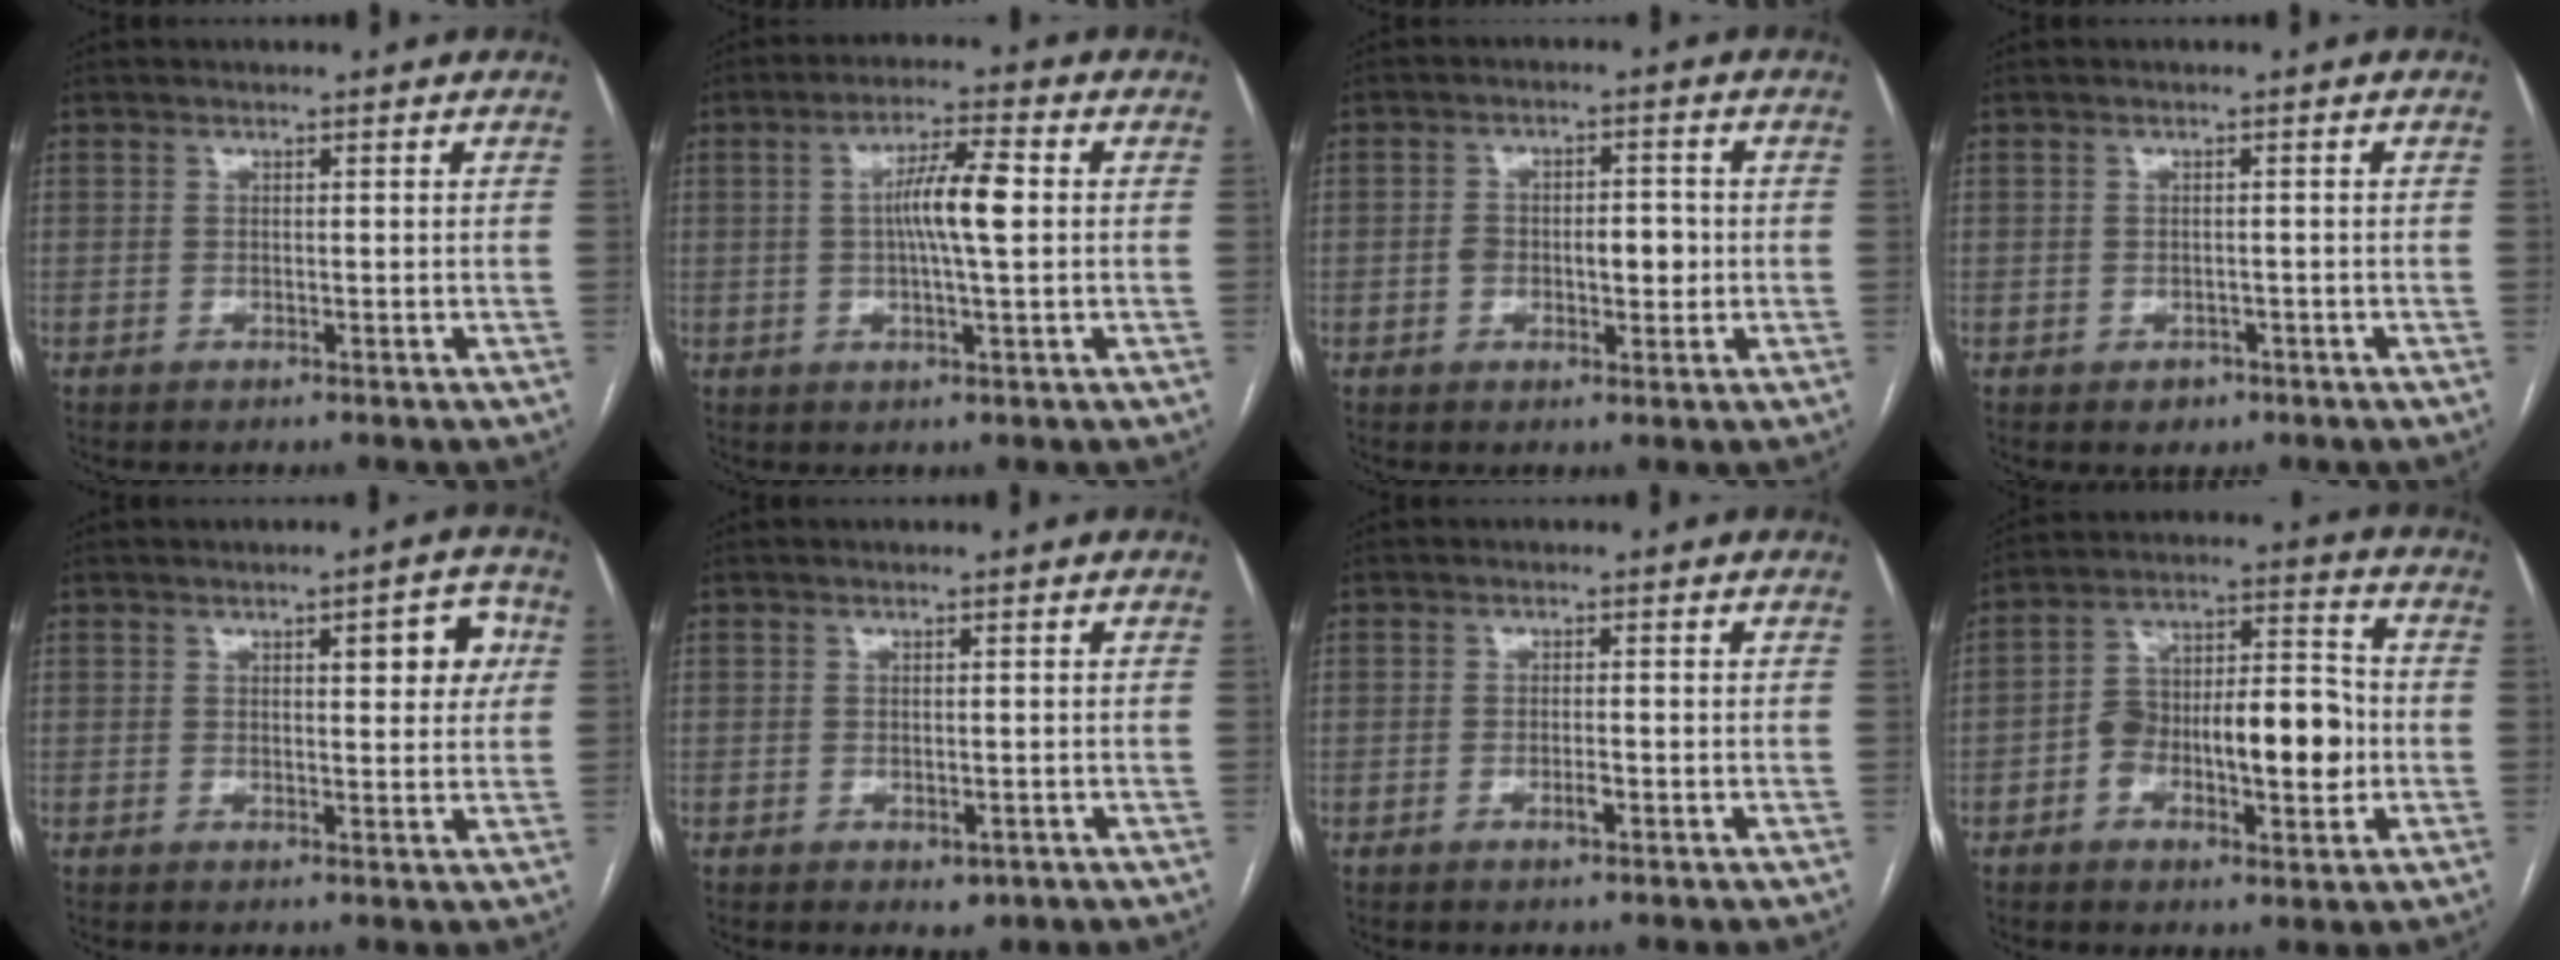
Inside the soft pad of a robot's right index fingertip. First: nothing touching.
{"total": 7.1, "force": [0.5, 0.5, 7.1], "torque": [-0.128, 0.008, 0.004]}
{"total": 5.4, "force": [-0.7, 2.8, 4.6], "torque": [-0.075, 0.015, -0.006]}
{"total": 1.8, "force": [-1.0, 1.4, 0.5], "torque": [-0.003, 0.004, -0.009]}
{"total": 5.7, "force": [1.8, 1.8, 5.1], "torque": [-0.057, 0.011, 0.020]}
{"total": 1.8, "force": [-0.8, 1.2, 1.1], "torque": [-0.007, 0.001, -0.002]}
{"total": 1.5, "force": [-0.7, 0.3, 1.4], "torque": [-0.026, 0.000, -0.012]}
{"total": 14.5, "force": [-3.0, 5.3, 13.2], "torque": [-0.214, 0.034, -0.042]}